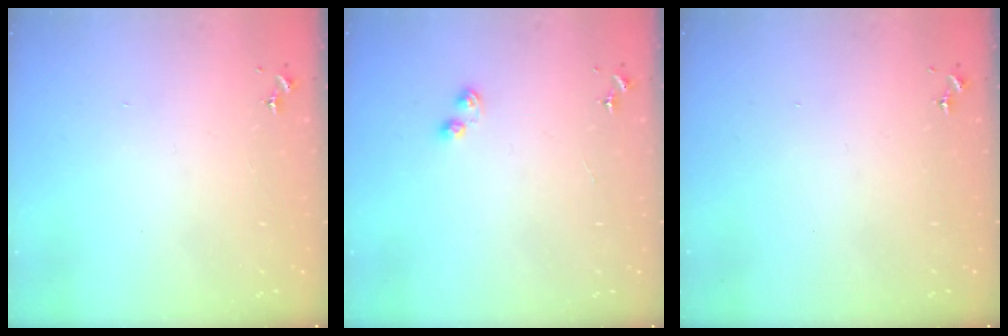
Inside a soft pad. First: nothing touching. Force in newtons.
{"total": 4.4, "press": 4.4, "slide": 0.5}
{"total": 0.0}